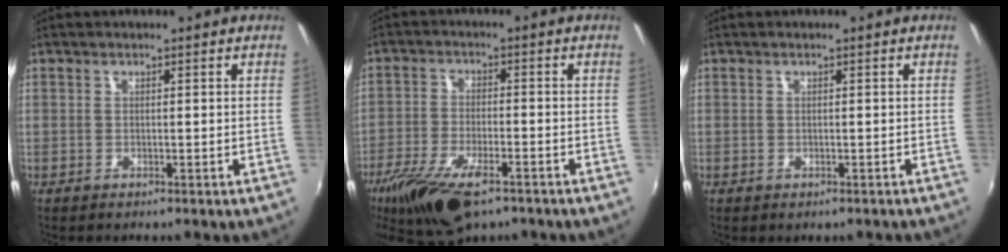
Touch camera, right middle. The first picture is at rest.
{"total": 14.3, "force": [-9.2, 5.3, 9.6], "torque": [-0.212, -0.043, -0.167]}
{"total": 0.8, "force": [-0.6, 0.3, 0.5], "torque": [-0.008, 0.000, -0.005]}